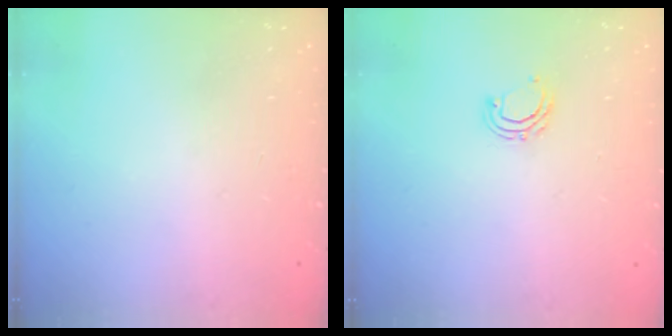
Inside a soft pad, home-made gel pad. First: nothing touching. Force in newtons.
{"total": 5.2, "press": 5.0, "slide": 1.2}